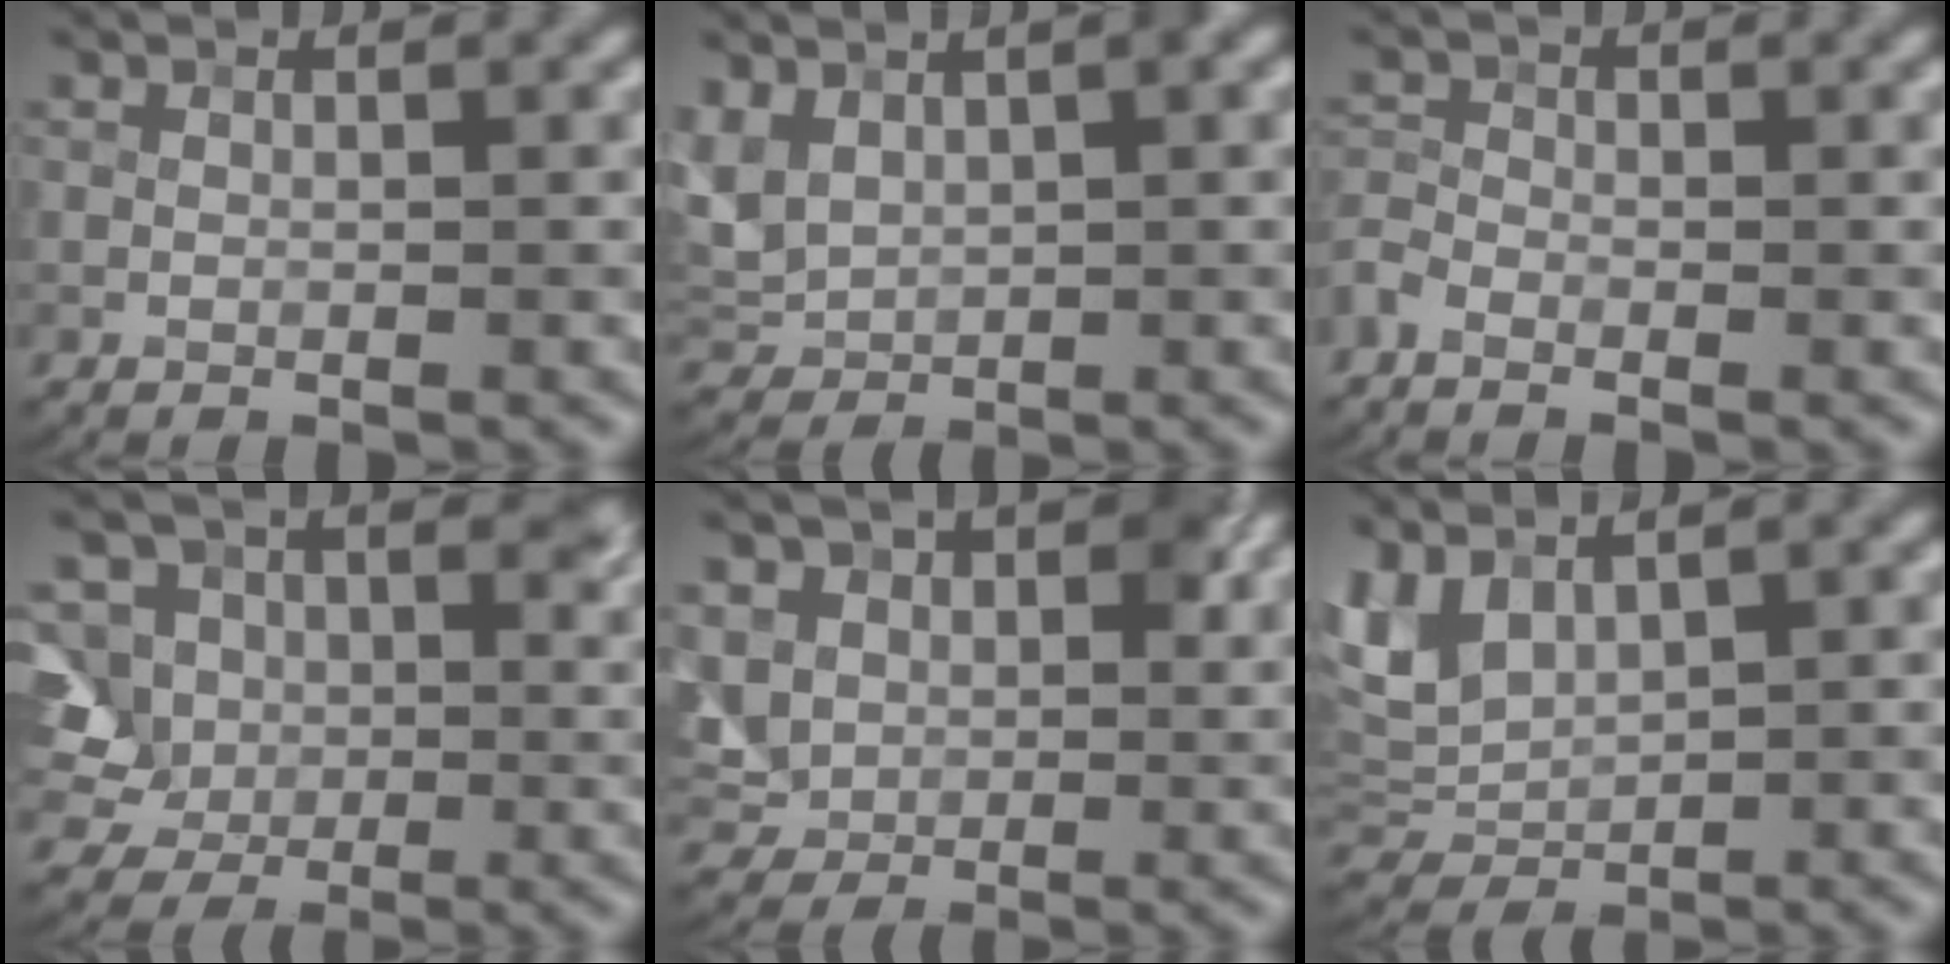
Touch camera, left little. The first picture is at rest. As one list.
[{"total": 3.7, "force": [1.3, 2.4, 2.4], "torque": [-0.058, 0.004, 0.028]}, {"total": 1.8, "force": [-1.4, 0.8, 0.8], "torque": [-0.018, 0.001, -0.040]}, {"total": 10.6, "force": [3.9, 8.2, 5.4], "torque": [-0.105, 0.021, 0.037]}, {"total": 7.8, "force": [2.6, 6.1, 4.0], "torque": [-0.102, 0.013, 0.036]}, {"total": 3.8, "force": [2.0, 2.2, 2.3], "torque": [-0.057, 0.001, 0.044]}]